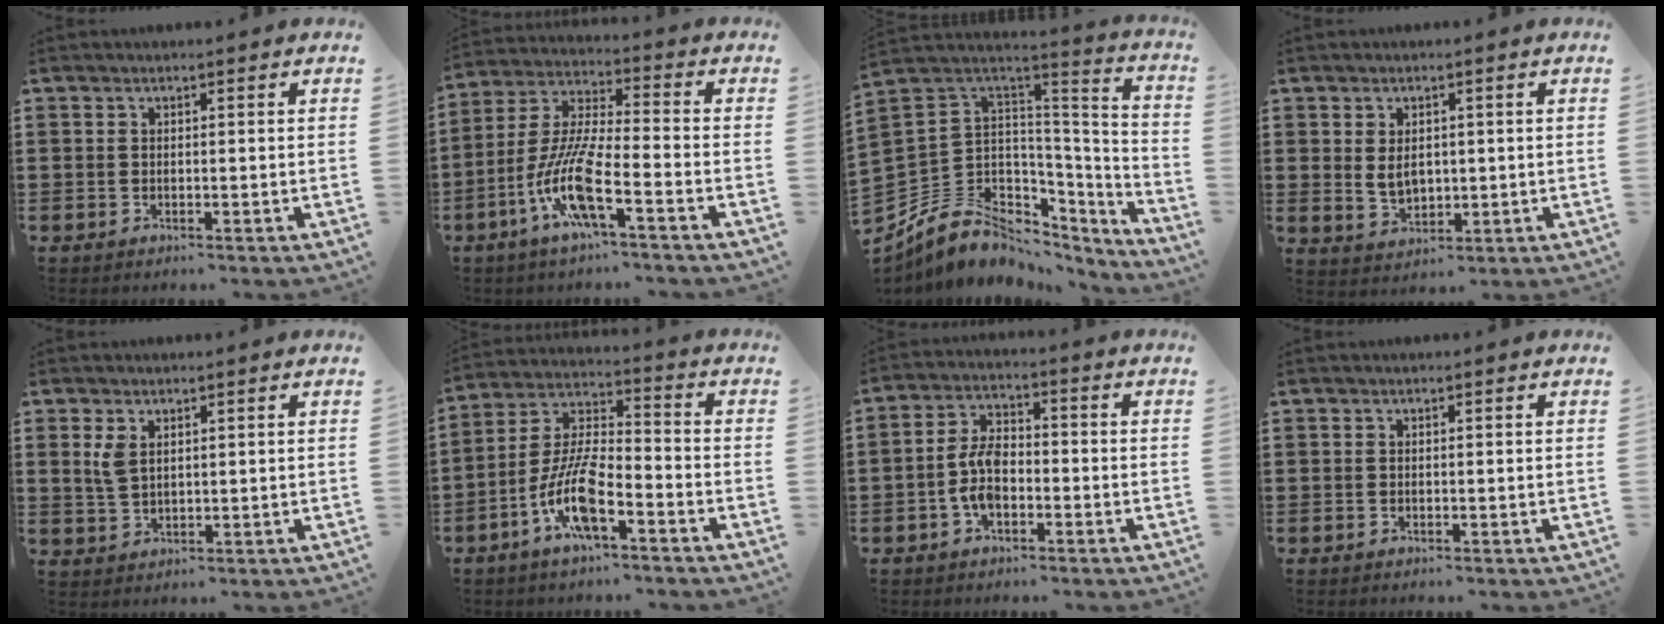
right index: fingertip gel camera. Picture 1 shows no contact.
{"total": 10.5, "force": [-5.3, 1.3, 9.0], "torque": [-0.212, -0.019, -0.107]}
{"total": 8.8, "force": [-3.2, 7.7, 3.1], "torque": [-0.103, -0.018, -0.054]}
{"total": 3.6, "force": [0.5, 2.6, 2.5], "torque": [-0.037, 0.003, 0.004]}
{"total": 3.0, "force": [1.4, 1.6, 2.0], "torque": [-0.045, 0.006, 0.026]}
{"total": 10.5, "force": [-5.2, 3.2, 8.5], "torque": [-0.200, -0.008, -0.100]}
{"total": 6.3, "force": [-1.8, 3.4, 4.9], "torque": [-0.116, 0.000, -0.038]}
{"total": 0.0}